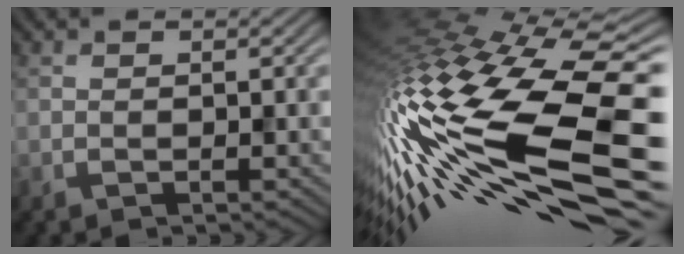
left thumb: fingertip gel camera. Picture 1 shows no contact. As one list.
[{"total": 18.7, "force": [-4.7, 6.9, 16.7], "torque": [-0.367, -0.050, -0.067]}]